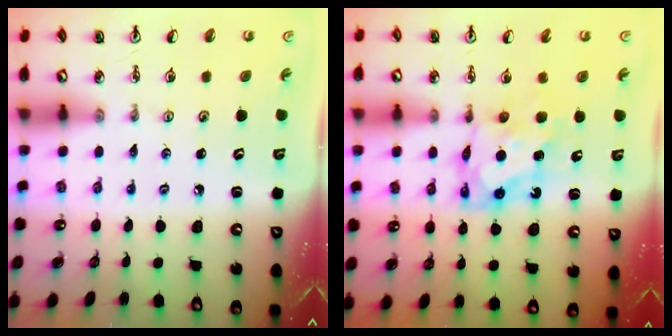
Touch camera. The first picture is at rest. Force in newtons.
{"total": 7.0, "press": 7.0, "slide": 0.2}